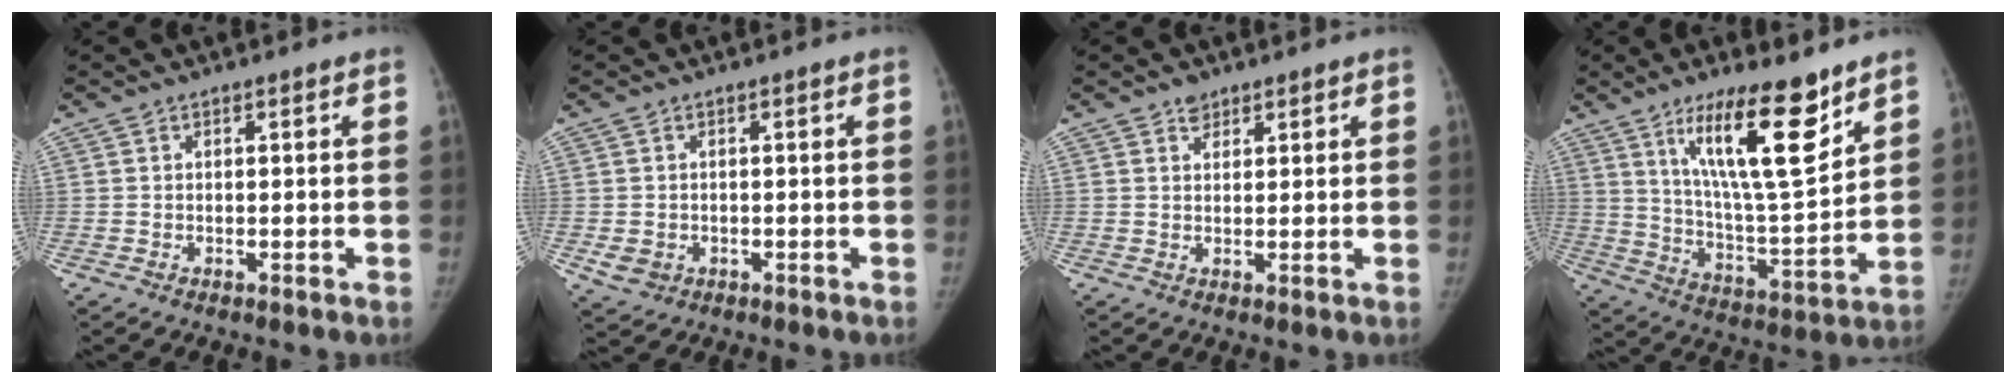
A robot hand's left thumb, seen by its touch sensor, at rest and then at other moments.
{"total": 2.8, "force": [-0.5, 2.5, 1.2], "torque": [-0.017, -0.002, 0.003]}
{"total": 2.0, "force": [1.5, 1.3, 0.4], "torque": [0.008, -0.009, 0.022]}
{"total": 18.2, "force": [11.1, 4.2, 13.8], "torque": [-0.203, -0.071, 0.200]}